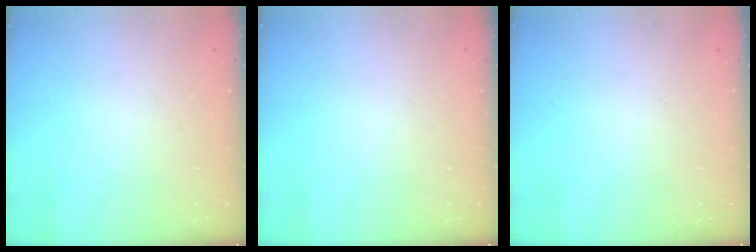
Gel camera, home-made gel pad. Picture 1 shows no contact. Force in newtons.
{"total": 0.0}
{"total": 0.0}